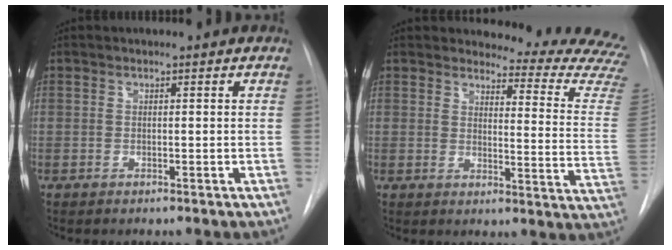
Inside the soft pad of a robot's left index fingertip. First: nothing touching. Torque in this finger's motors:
{"motor_torque": [0.86, -1.28, 0.01, -0.04]}